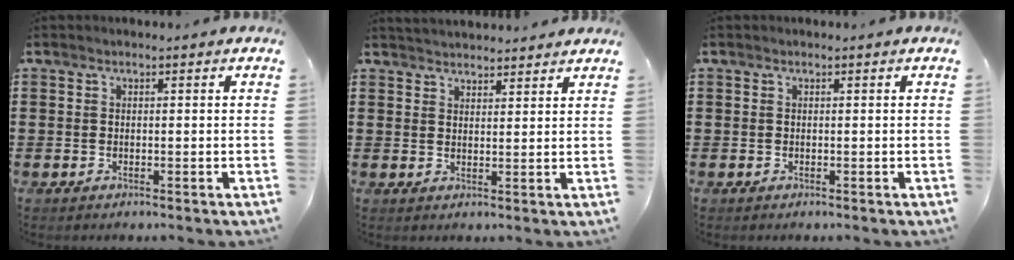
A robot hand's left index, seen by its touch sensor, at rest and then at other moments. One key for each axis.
{"total": 2.4, "fx": 2.4, "fy": -0.1, "fz": -0.1, "tx": -0.004, "ty": -0.005, "tz": 0.047}
{"total": 0.0}